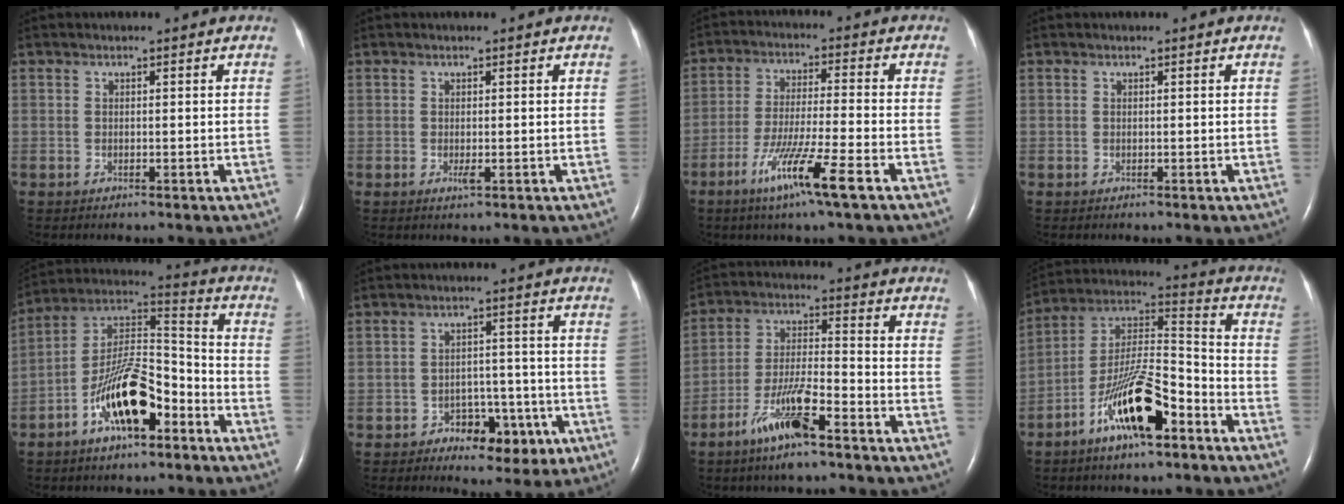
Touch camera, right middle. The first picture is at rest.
{"total": 0.9, "force": [-0.3, 0.1, 0.9], "torque": [-0.018, -0.003, -0.004]}
{"total": 10.2, "force": [-5.5, -0.7, 8.5], "torque": [-0.162, -0.026, -0.105]}
{"total": 0.0}
{"total": 13.7, "force": [-7.1, 4.2, 11.0], "torque": [-0.207, 0.018, -0.124]}
{"total": 7.1, "force": [-3.5, 4.4, 4.3], "torque": [-0.052, 0.021, -0.043]}
{"total": 10.6, "force": [-6.8, 1.4, 8.0], "torque": [-0.163, -0.013, -0.127]}
{"total": 14.4, "force": [-8.1, 3.2, 11.5], "torque": [-0.219, 0.007, -0.144]}